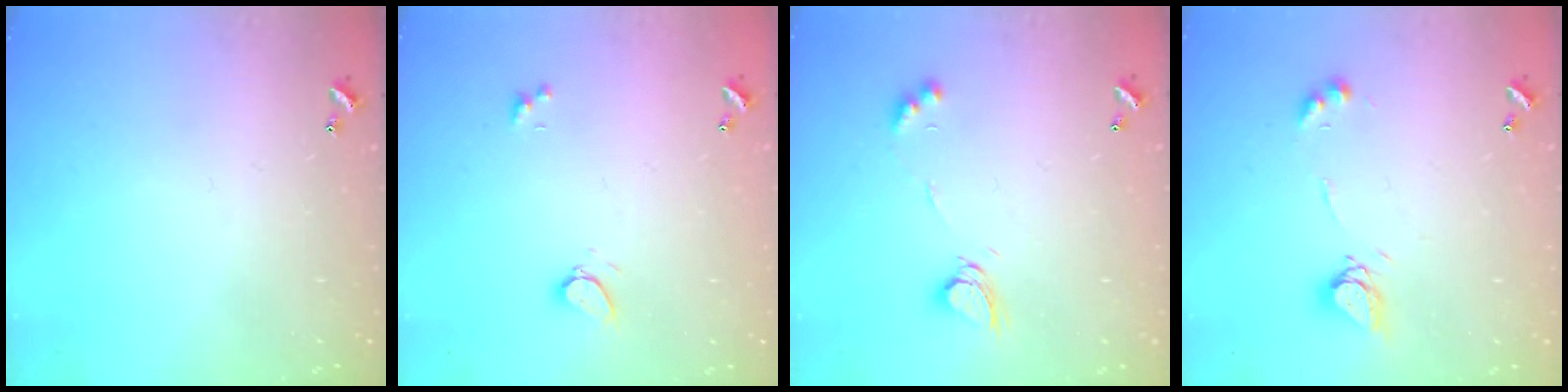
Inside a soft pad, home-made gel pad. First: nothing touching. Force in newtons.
{"total": 0.9, "press": 0.8, "slide": 0.5}
{"total": 5.4, "press": 5.4, "slide": 0.2}
{"total": 8.5, "press": 8.4, "slide": 0.9}